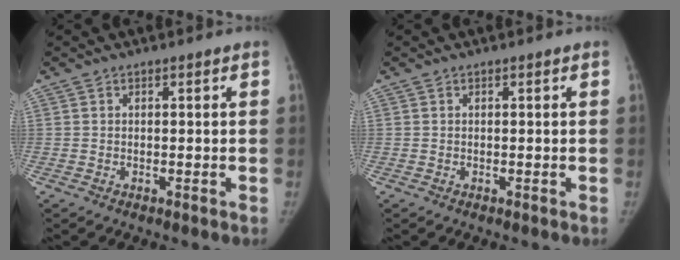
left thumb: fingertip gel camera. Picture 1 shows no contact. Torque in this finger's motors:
{"motor_torque": [0.10, 0.00, 0.17, -0.03, 0.02]}